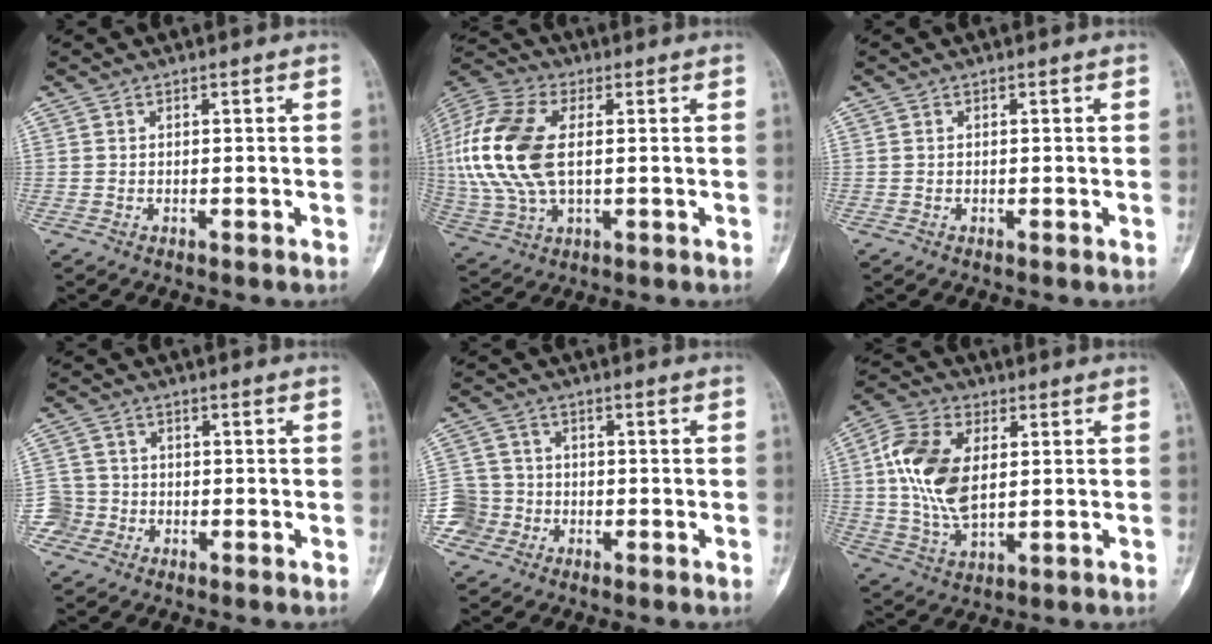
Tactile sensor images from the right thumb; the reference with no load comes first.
{"total": 18.6, "force": [1.8, 10.4, 15.3], "torque": [-0.353, 0.007, 0.033]}
{"total": 0.0}
{"total": 4.3, "force": [-2.2, 3.7, 0.0], "torque": [0.020, 0.017, -0.049]}
{"total": 6.1, "force": [-3.1, 5.3, 0.4], "torque": [0.013, 0.025, -0.064]}
{"total": 13.8, "force": [1.9, 8.1, 11.0], "torque": [-0.220, 0.000, 0.036]}